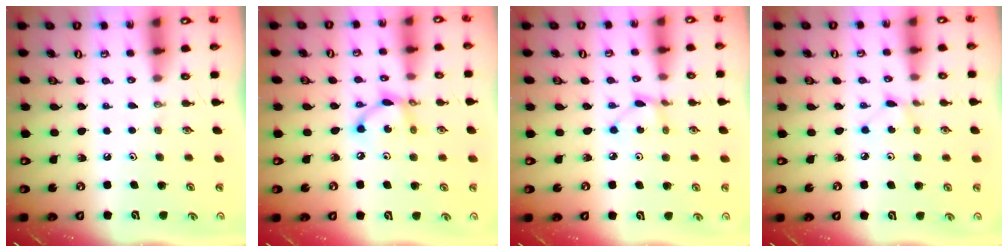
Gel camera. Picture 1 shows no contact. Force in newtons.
{"total": 9.3, "press": 9.3, "slide": 0.5}
{"total": 3.1, "press": 3.0, "slide": 0.4}
{"total": 3.0, "press": 3.0, "slide": 0.3}